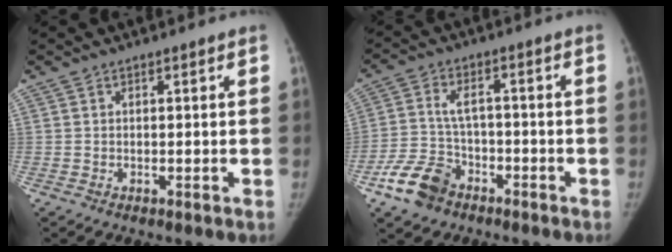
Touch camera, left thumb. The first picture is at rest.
{"total": 8.7, "force": [-5.3, 5.8, 3.9], "torque": [-0.069, 0.025, -0.098]}